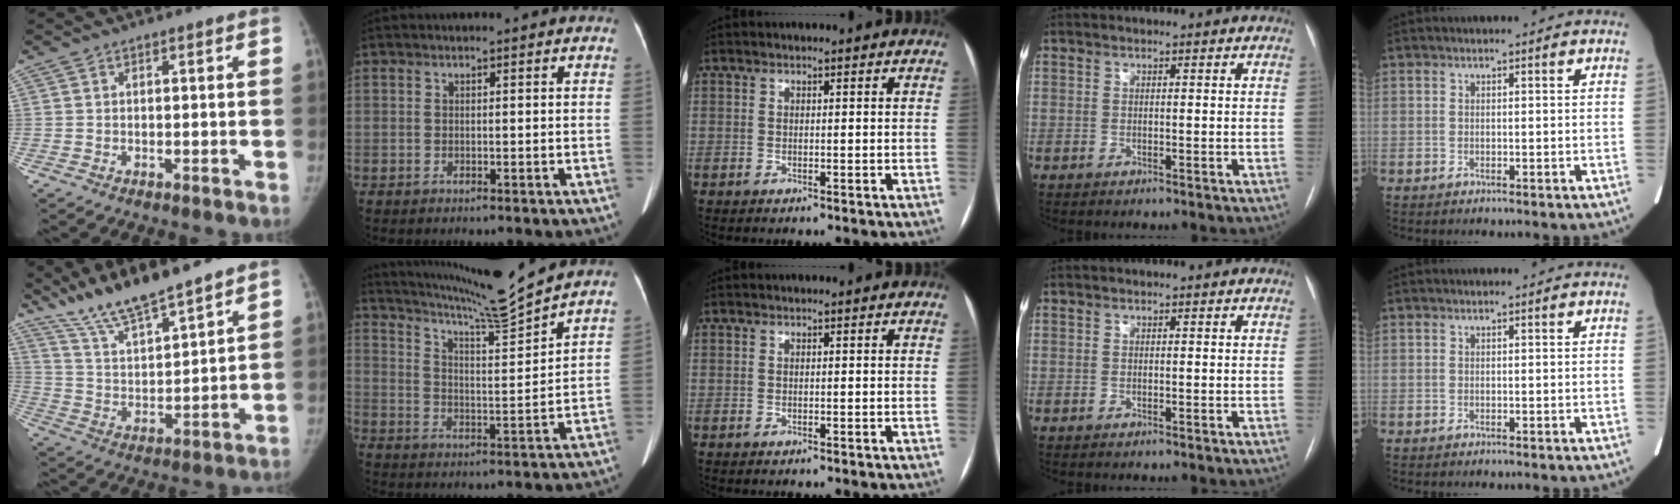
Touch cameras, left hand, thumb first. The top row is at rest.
{"thumb": {"total": 13.9, "force": [11.5, 2.0, 7.5], "torque": [-0.127, -0.057, 0.219]}, "index": {"total": 12.6, "force": [11.7, -2.9, 3.9], "torque": [-0.080, -0.036, 0.194]}}